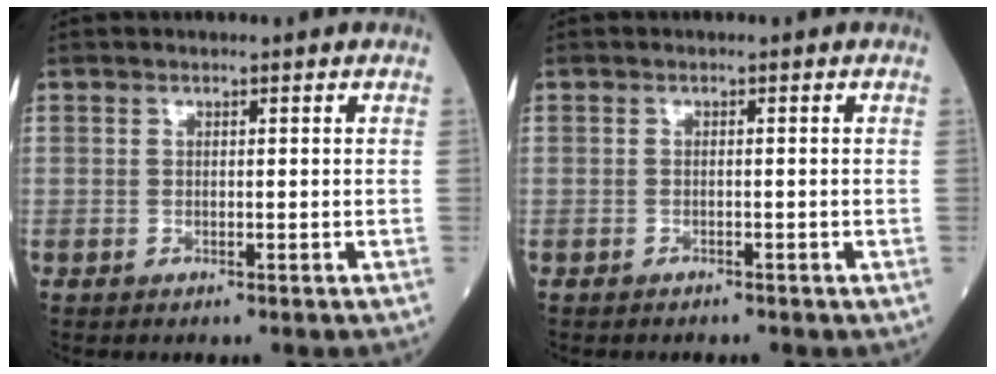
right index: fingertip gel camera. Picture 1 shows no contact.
{"total": 0.9, "force": [-0.8, 0.3, 0.2], "torque": [-0.008, 0.000, -0.012]}